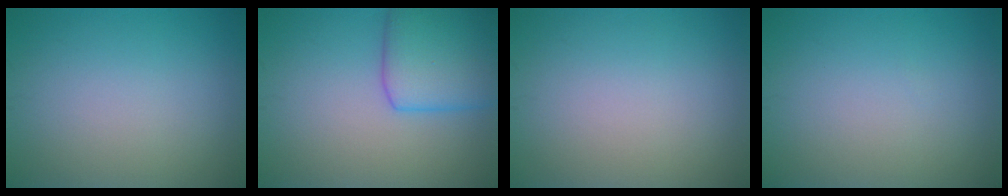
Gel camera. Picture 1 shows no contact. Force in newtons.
{"total": 5.8, "press": 5.8, "slide": 0.3}
{"total": 0.0}
{"total": 0.0}